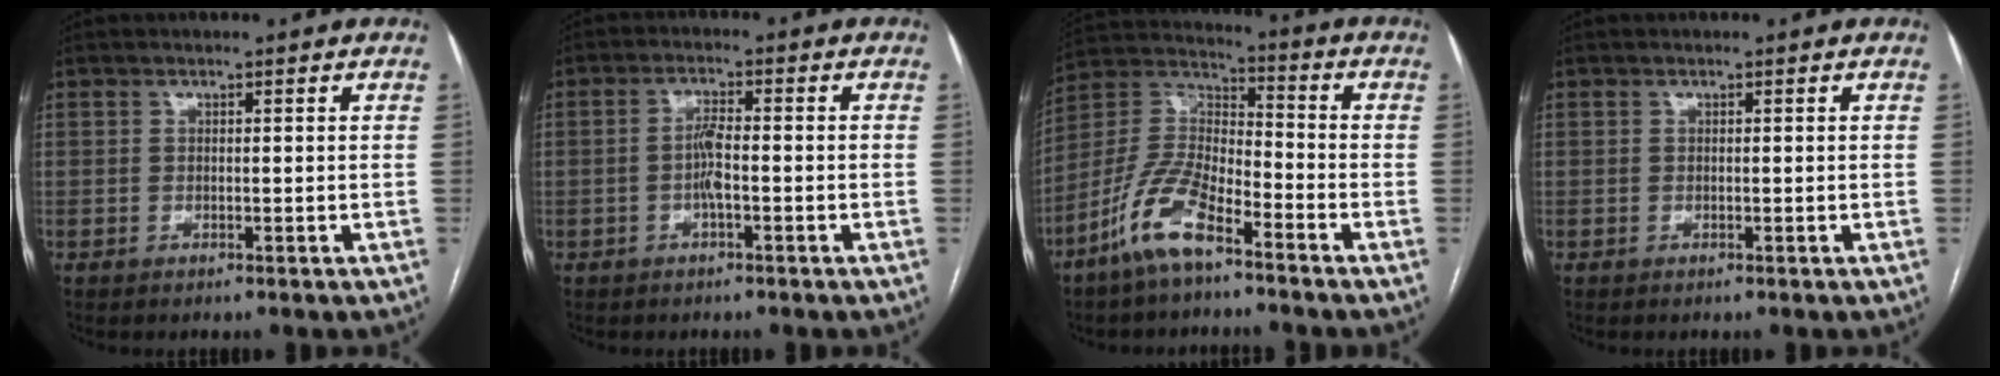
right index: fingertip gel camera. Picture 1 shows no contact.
{"total": 3.3, "force": [-1.0, 0.5, 3.1], "torque": [-0.061, 0.005, -0.019]}
{"total": 11.1, "force": [-7.3, 3.2, 7.7], "torque": [-0.173, 0.001, -0.148]}
{"total": 0.0}